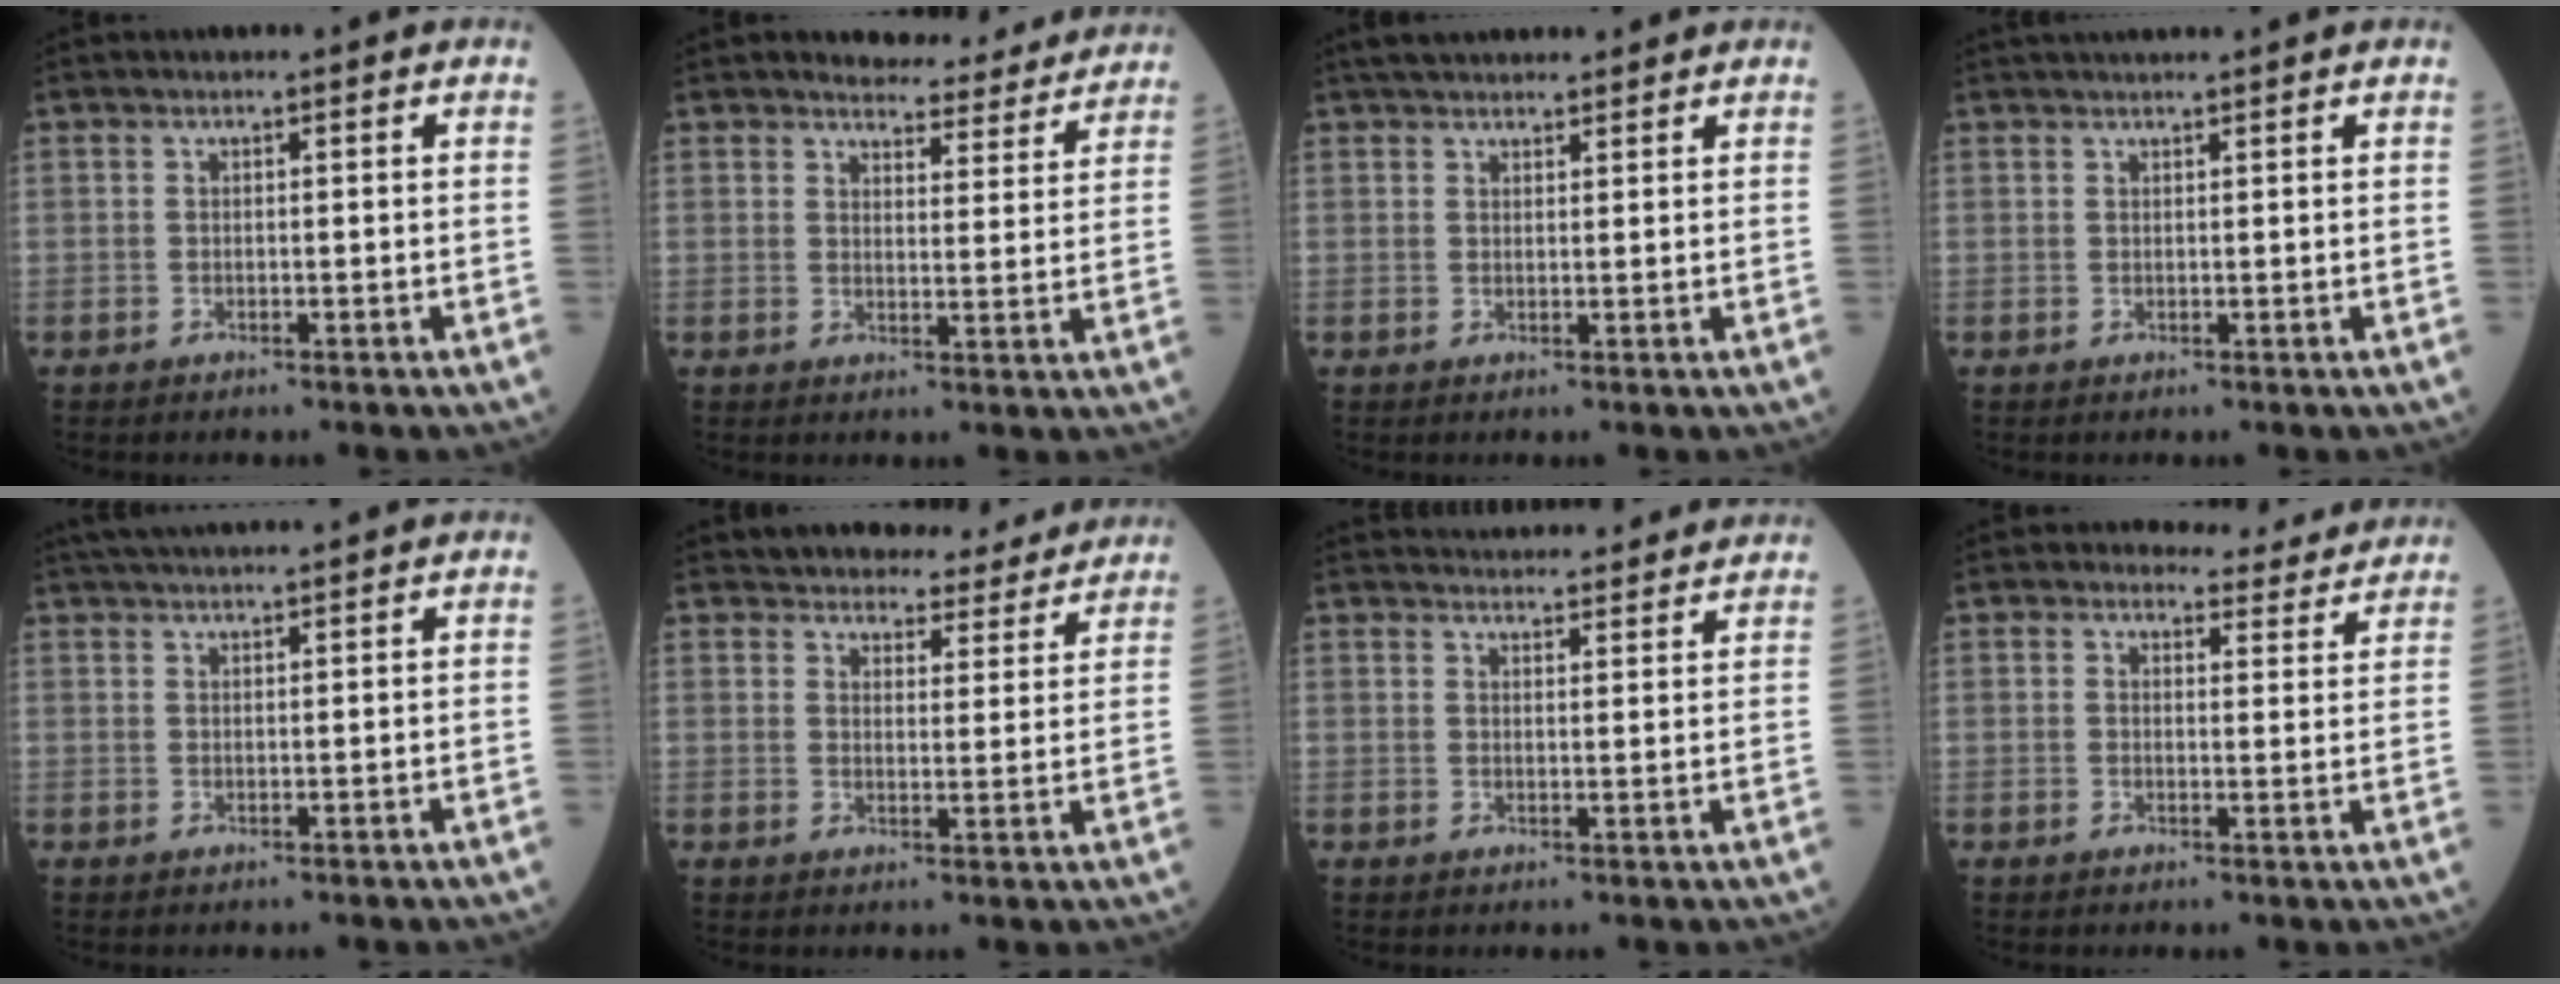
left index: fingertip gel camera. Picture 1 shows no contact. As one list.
[{"total": 8.5, "force": [8.2, 1.9, 1.1], "torque": [-0.004, -0.011, 0.093]}, {"total": 8.4, "force": [7.4, 2.2, 3.2], "torque": [-0.042, 0.033, 0.112]}, {"total": 5.1, "force": [4.7, -0.2, 1.9], "torque": [-0.022, 0.031, 0.067]}, {"total": 9.2, "force": [8.4, 0.0, 3.9], "torque": [-0.065, 0.034, 0.124]}, {"total": 12.5, "force": [11.8, 3.2, 2.3], "torque": [-0.007, -0.003, 0.137]}, {"total": 15.5, "force": [14.9, 2.0, 4.0], "torque": [-0.052, 0.027, 0.193]}, {"total": 6.6, "force": [6.4, 1.6, 0.2], "torque": [0.010, -0.011, 0.060]}]